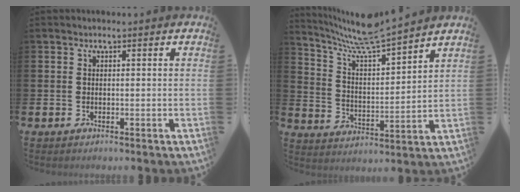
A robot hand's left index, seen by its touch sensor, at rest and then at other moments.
{"total": 7.9, "force": [7.5, -0.3, 2.4], "torque": [-0.080, -0.056, 0.129]}